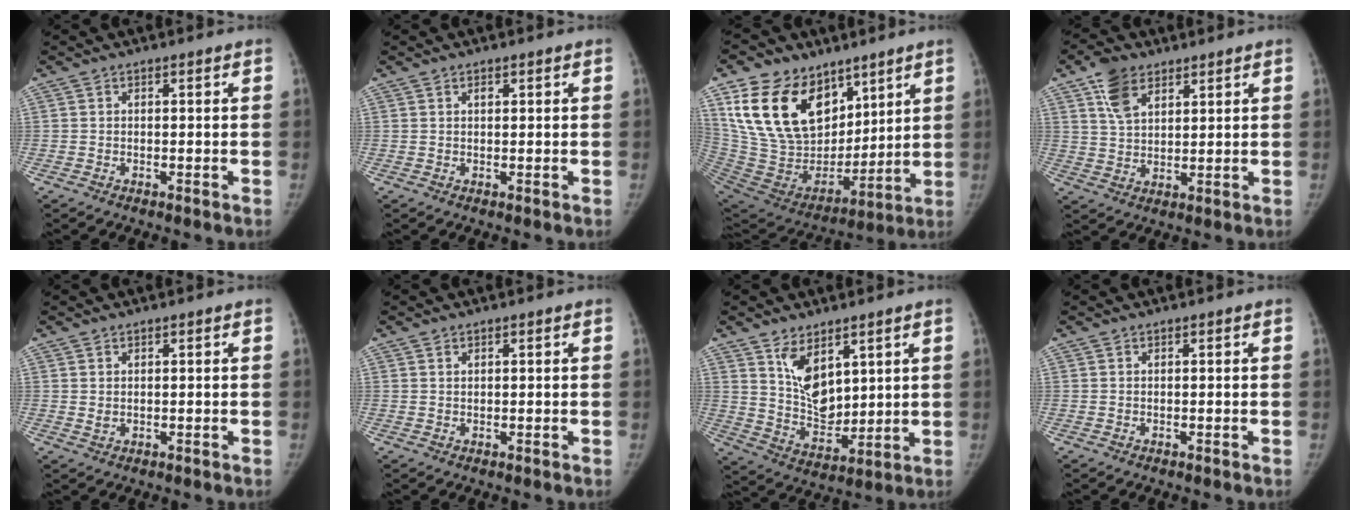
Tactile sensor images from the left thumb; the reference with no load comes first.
{"total": 0.9, "force": [0.5, 0.5, 0.6], "torque": [-0.006, -0.002, 0.007]}
{"total": 24.3, "force": [13.1, 15.5, 13.4], "torque": [-0.225, -0.037, 0.257]}
{"total": 7.5, "force": [4.3, 4.4, 4.2], "torque": [-0.059, -0.017, 0.083]}
{"total": 1.1, "force": [0.5, 0.7, 0.6], "torque": [-0.007, -0.006, 0.012]}
{"total": 0.7, "force": [0.5, 0.4, 0.3], "torque": [-0.002, -0.003, 0.009]}
{"total": 10.4, "force": [5.1, 6.0, 6.7], "torque": [-0.087, -0.043, 0.109]}
{"total": 0.0}